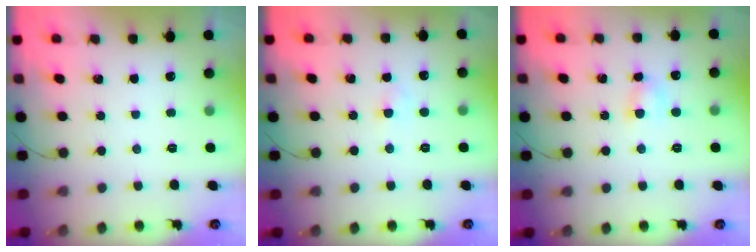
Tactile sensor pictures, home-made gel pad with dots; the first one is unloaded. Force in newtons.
{"total": 1.8, "press": 1.5, "slide": 0.9}
{"total": 3.8, "press": 3.5, "slide": 1.3}